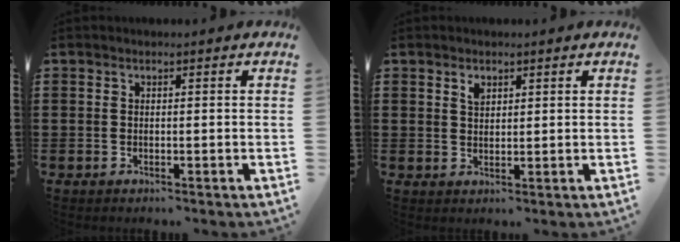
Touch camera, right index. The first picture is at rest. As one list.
[{"total": 1.8, "force": [1.2, 1.0, 0.9], "torque": [-0.020, 0.003, 0.023]}]